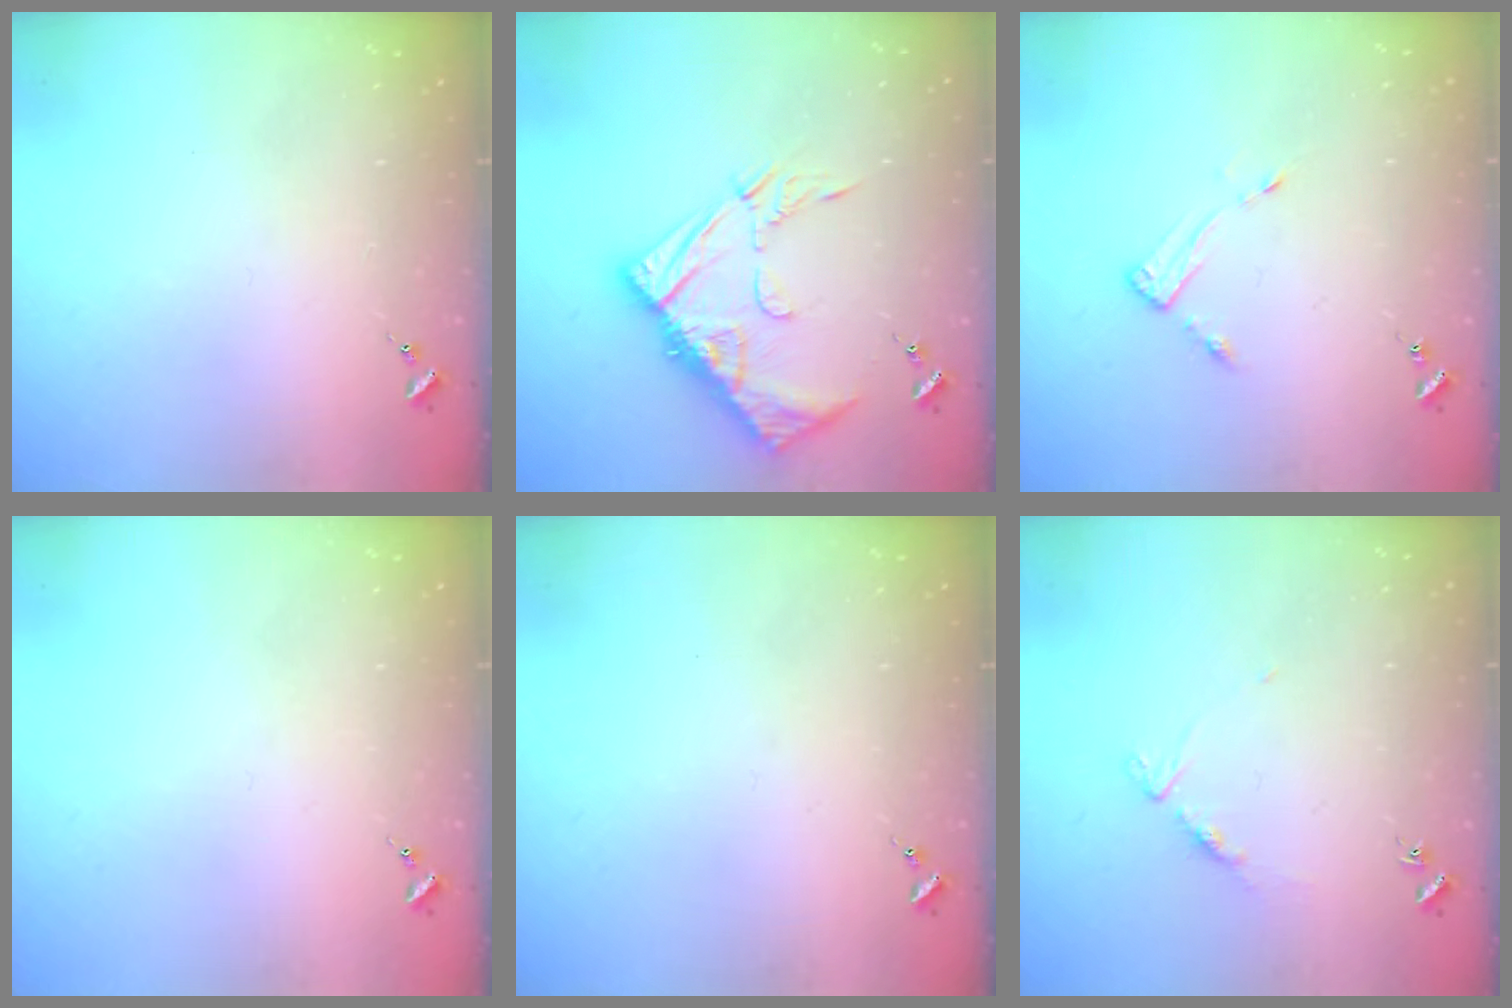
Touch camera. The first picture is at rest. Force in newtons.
{"total": 15.2, "press": 15.2, "slide": 1.5}
{"total": 3.4, "press": 3.4, "slide": 0.4}
{"total": 0.0}
{"total": 0.0}
{"total": 5.5, "press": 5.5, "slide": 0.4}